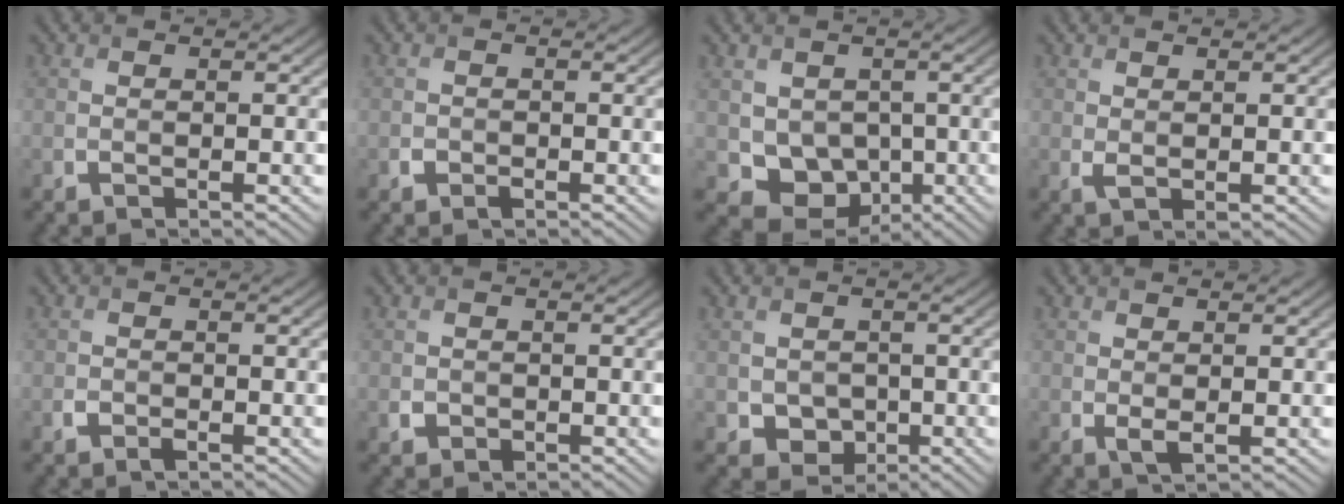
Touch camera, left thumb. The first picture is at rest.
{"total": 1.1, "force": [-0.6, 0.8, 0.4], "torque": [-0.007, -0.003, -0.012]}
{"total": 6.3, "force": [0.0, 5.4, 3.2], "torque": [-0.074, -0.030, 0.004]}
{"total": 1.3, "force": [0.4, 0.5, 1.1], "torque": [-0.029, -0.004, 0.012]}
{"total": 1.3, "force": [-0.7, 0.8, 0.7], "torque": [-0.015, -0.003, -0.014]}
{"total": 1.2, "force": [-0.4, 1.1, 0.3], "torque": [-0.003, -0.007, -0.008]}
{"total": 3.3, "force": [-0.4, 3.0, 1.3], "torque": [-0.033, -0.014, -0.009]}
{"total": 1.4, "force": [0.1, 0.6, 1.2], "torque": [-0.029, -0.004, 0.006]}